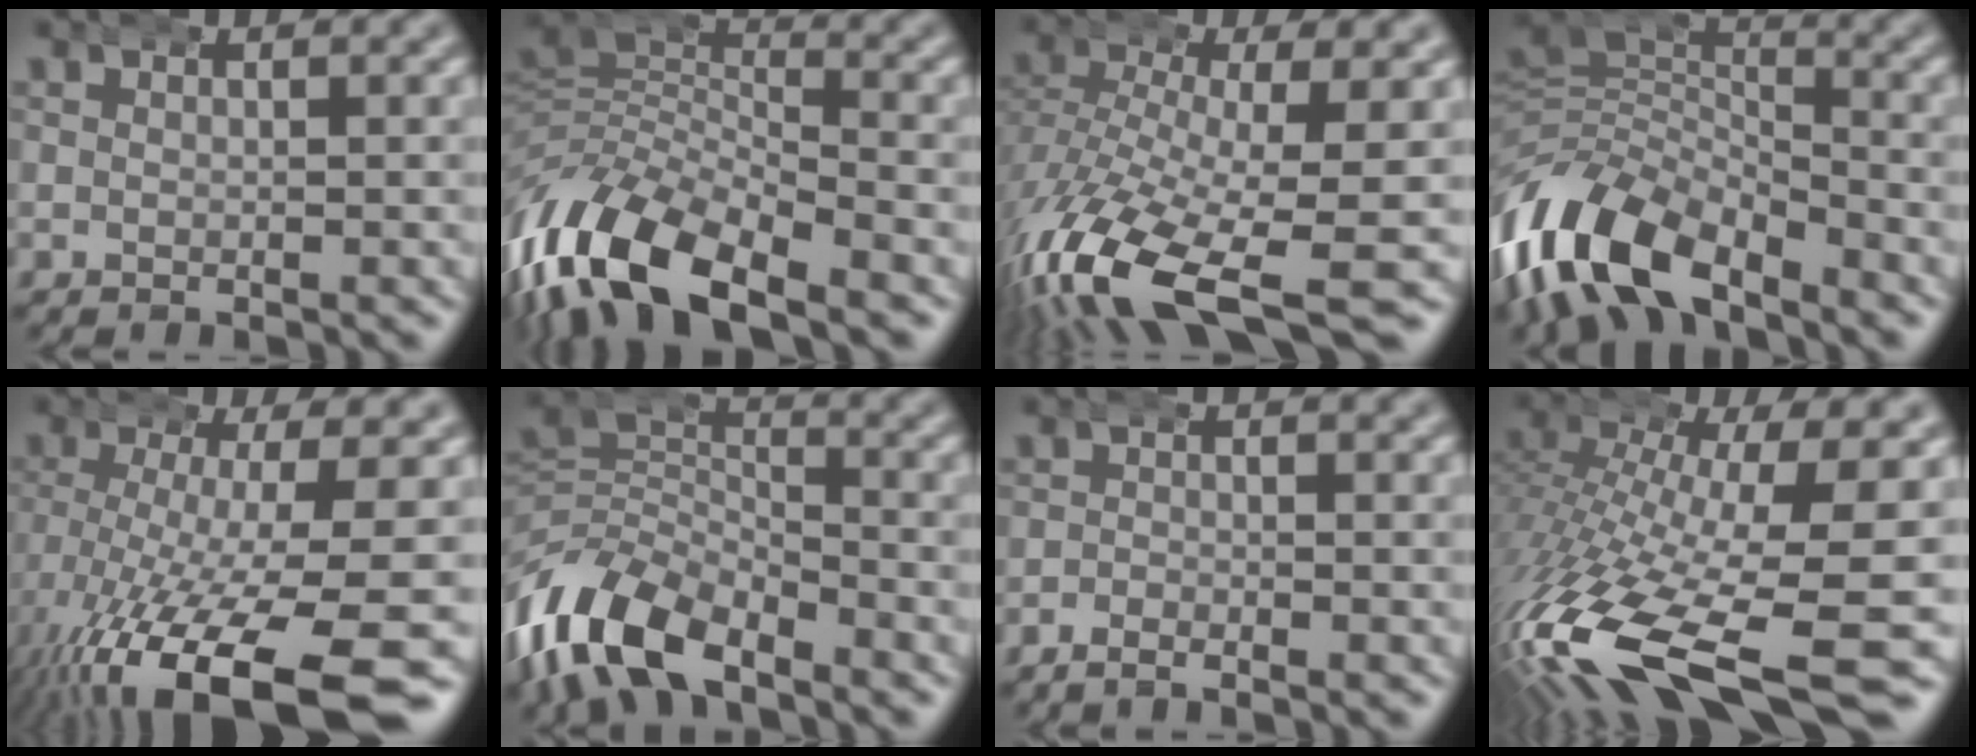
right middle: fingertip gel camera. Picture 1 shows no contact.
{"total": 10.6, "force": [-4.4, 7.0, 6.5], "torque": [-0.153, -0.041, -0.066]}
{"total": 10.7, "force": [-6.1, 4.5, 7.6], "torque": [-0.179, -0.059, -0.068]}
{"total": 11.3, "force": [-4.5, 8.2, 6.3], "torque": [-0.156, -0.037, -0.070]}
{"total": 13.0, "force": [-6.5, 5.1, 10.0], "torque": [-0.197, -0.054, -0.067]}
{"total": 9.0, "force": [-4.2, 6.2, 5.0], "torque": [-0.117, -0.028, -0.067]}
{"total": 1.3, "force": [-1.2, 0.3, 0.2], "torque": [-0.006, 0.000, -0.026]}
{"total": 12.9, "force": [-6.2, 5.2, 10.1], "torque": [-0.221, -0.057, -0.070]}